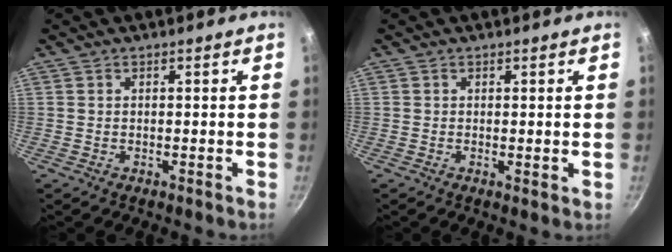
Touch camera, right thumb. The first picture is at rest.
{"total": 0.9, "force": [0.1, 0.3, 0.8], "torque": [-0.012, -0.007, 0.000]}